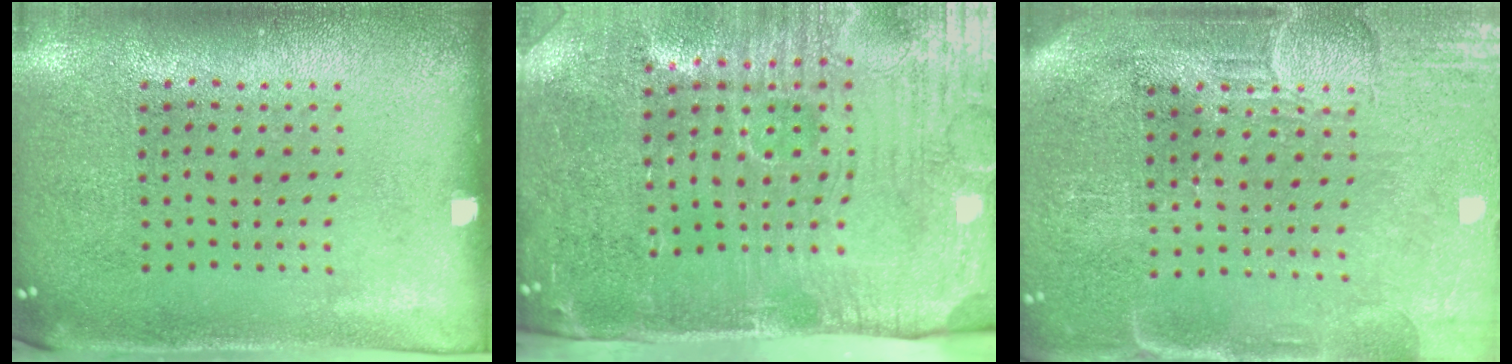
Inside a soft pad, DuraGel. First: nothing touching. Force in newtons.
{"total": 5.2, "press": 4.4, "slide": 2.8}
{"total": 3.9, "press": 3.5, "slide": 1.8}